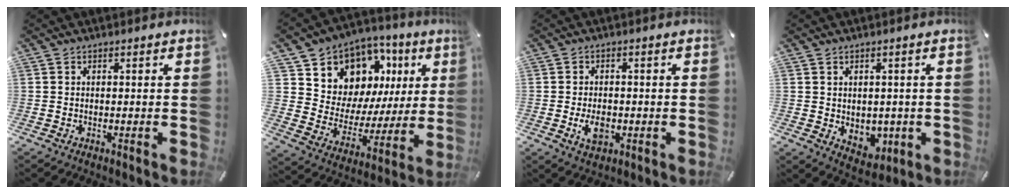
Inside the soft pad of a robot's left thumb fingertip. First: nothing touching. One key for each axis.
{"total": 10.6, "fx": 6.7, "fy": 8.1, "fz": 1.8, "tx": -0.035, "ty": -0.084, "tz": 0.129}
{"total": 5.3, "fx": -1.3, "fy": 3.4, "fz": 3.9, "tx": -0.078, "ty": -0.003, "tz": -0.026}
{"total": 4.5, "fx": 0.8, "fy": 4.2, "fz": 1.7, "tx": -0.003, "ty": -0.006, "tz": 0.014}